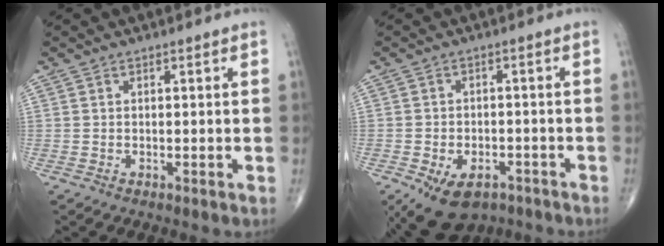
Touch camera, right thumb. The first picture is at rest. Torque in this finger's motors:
{"motor_torque": [2.66, 2.35, 0.44, -0.69, 0.07]}